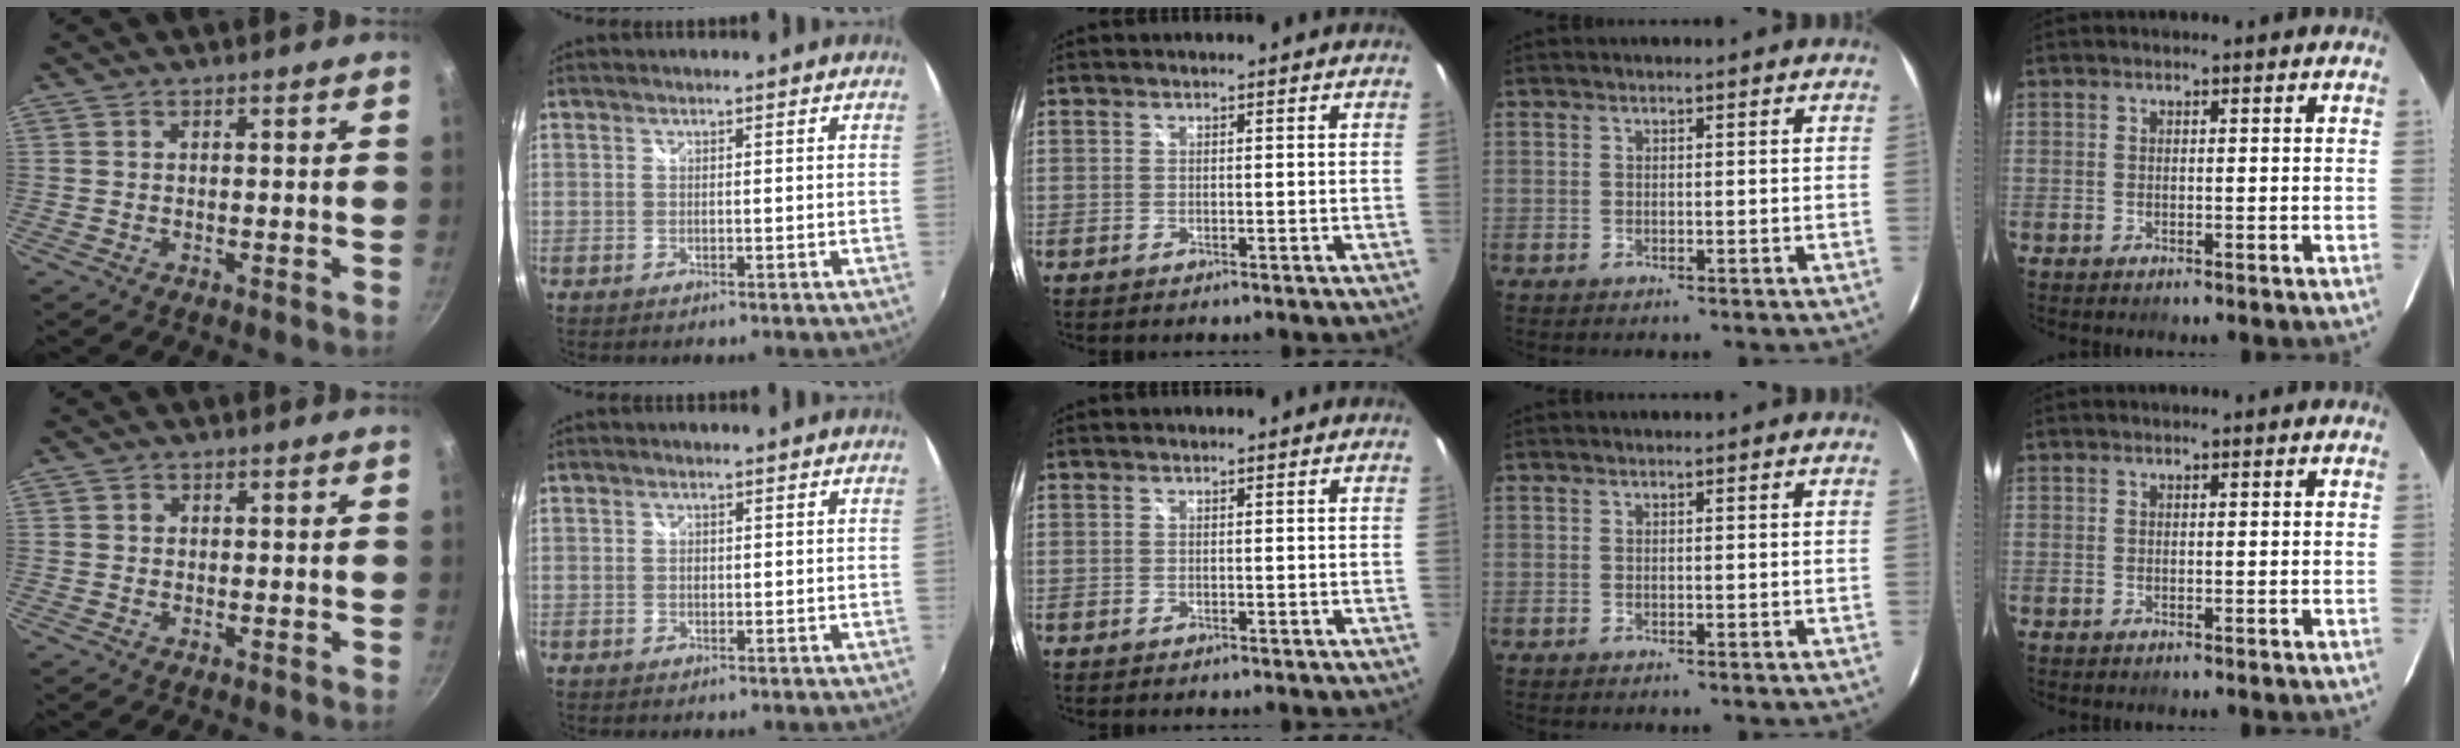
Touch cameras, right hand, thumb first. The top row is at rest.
{"thumb": {"total": 0.7, "force": [0.0, 0.6, 0.2], "torque": [0.001, 0.003, 0.000]}, "index": {"total": 0.7, "force": [-0.1, 0.5, 0.4], "torque": [-0.006, 0.001, -0.002]}}